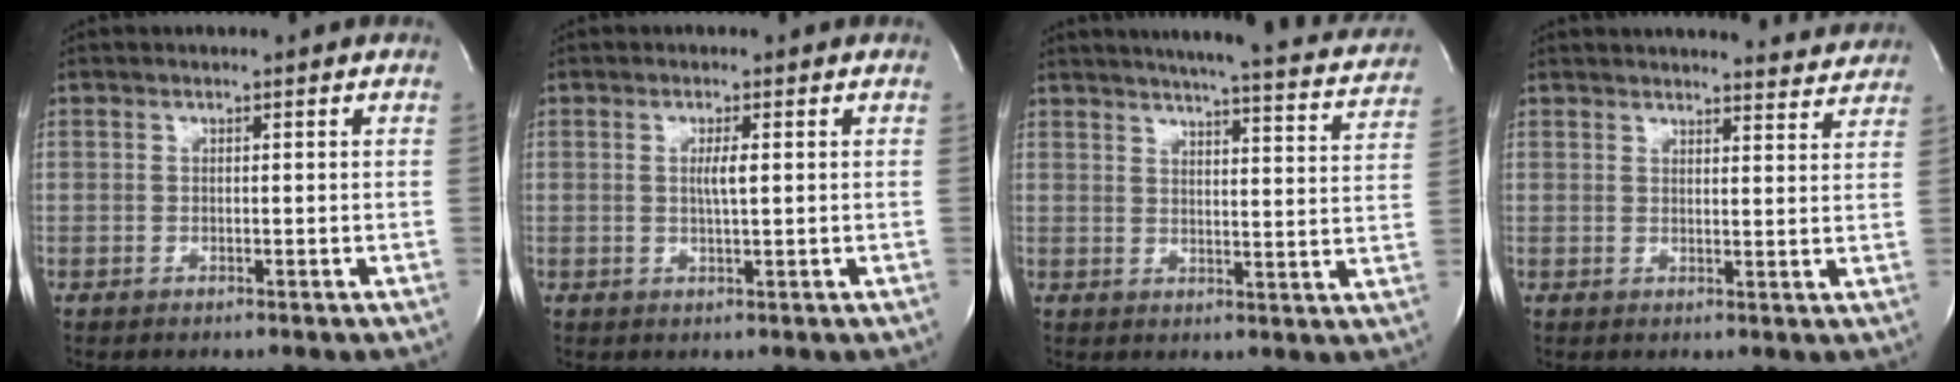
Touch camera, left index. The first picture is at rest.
{"total": 2.1, "force": [0.4, 0.0, 2.1], "torque": [-0.042, -0.001, 0.006]}
{"total": 22.5, "force": [20.4, 2.4, 9.1], "torque": [-0.127, -0.042, 0.234]}
{"total": 11.3, "force": [11.0, 1.6, 2.1], "torque": [-0.011, -0.006, 0.115]}